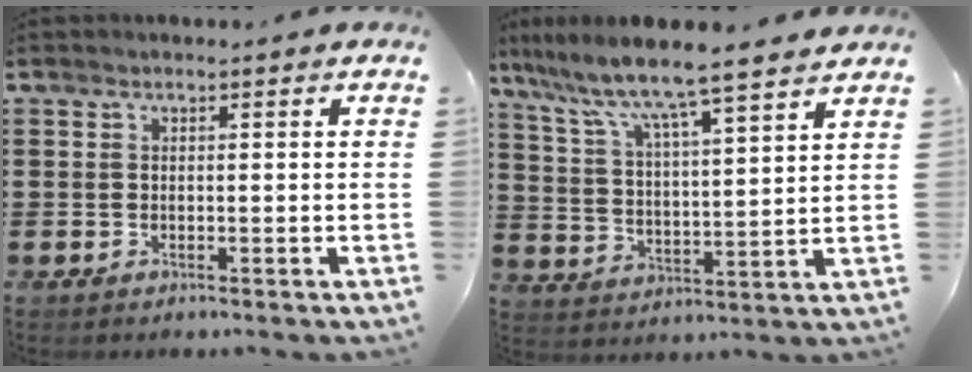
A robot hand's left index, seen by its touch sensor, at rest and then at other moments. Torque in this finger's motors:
{"motor_torque": [2.14, 0.00, 1.05, 0.21]}